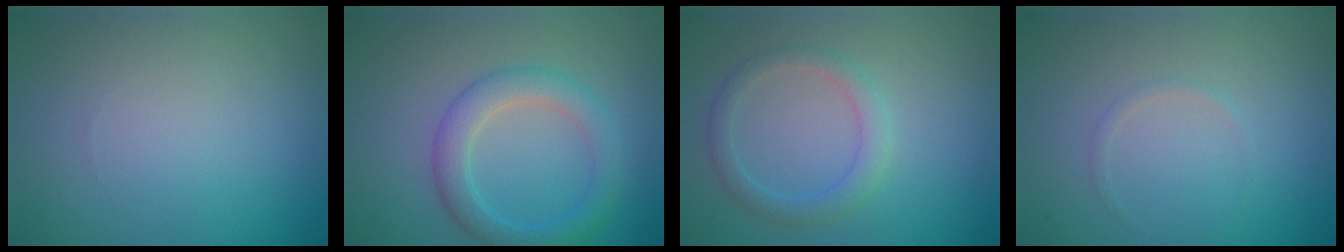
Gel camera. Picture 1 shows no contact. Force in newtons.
{"total": 3.8, "press": 3.8, "slide": 0.1}
{"total": 2.3, "press": 2.3, "slide": 0.1}
{"total": 0.6, "press": 0.6, "slide": 0.0}